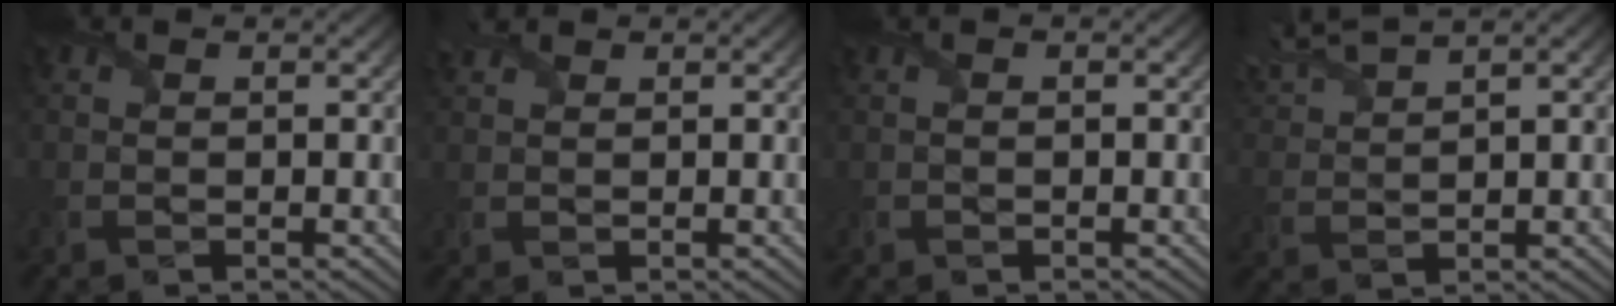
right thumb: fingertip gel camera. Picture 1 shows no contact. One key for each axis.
{"total": 1.9, "fx": 1.5, "fy": 0.9, "fz": 0.8, "tx": -0.022, "ty": 0.009, "tz": 0.033}
{"total": 0.0}
{"total": 5.9, "fx": 4.9, "fy": 0.9, "fz": 3.2, "tx": -0.082, "ty": 0.025, "tz": 0.099}